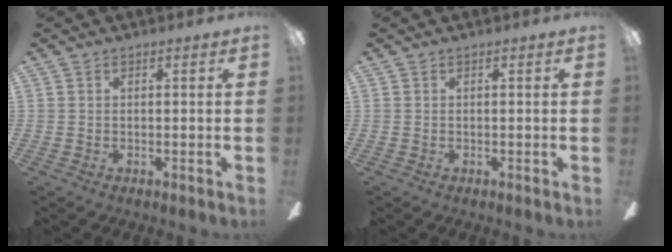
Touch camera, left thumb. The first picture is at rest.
{"total": 0.0}